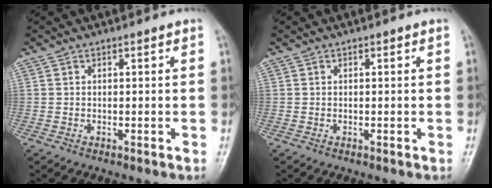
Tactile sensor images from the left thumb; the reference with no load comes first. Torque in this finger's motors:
{"motor_torque": [0.00, 0.00, -0.03, 0.02, 0.00]}